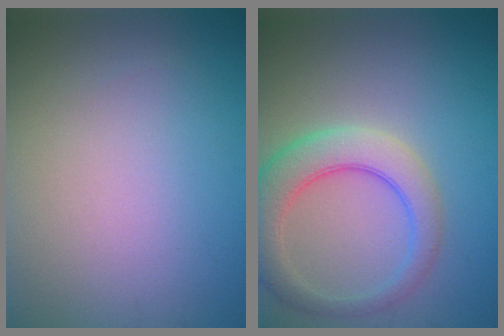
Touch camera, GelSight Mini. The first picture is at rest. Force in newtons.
{"total": 5.4, "press": 5.4, "slide": 0.4}